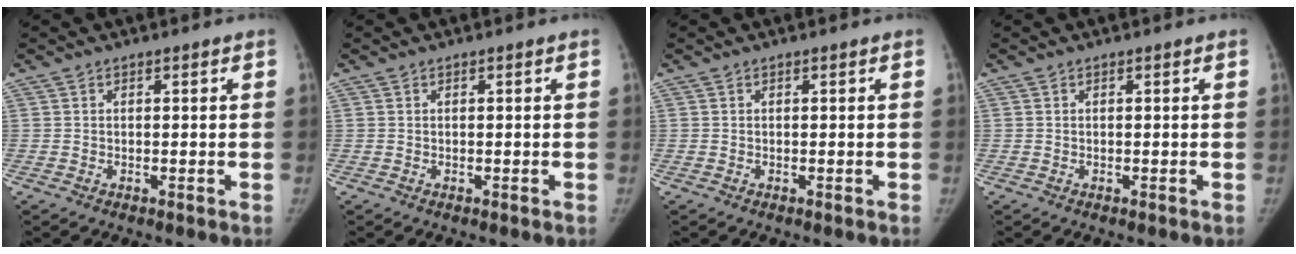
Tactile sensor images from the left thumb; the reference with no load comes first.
{"total": 0.0}
{"total": 0.0}
{"total": 0.0}